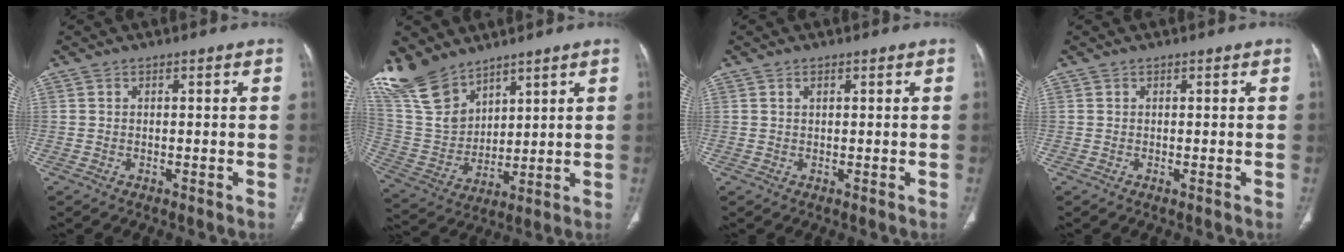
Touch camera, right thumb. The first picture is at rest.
{"total": 15.4, "force": [12.0, 7.7, 5.6], "torque": [-0.098, -0.043, 0.259]}
{"total": 0.7, "force": [0.4, 0.3, 0.5], "torque": [-0.008, 0.002, 0.007]}
{"total": 0.0}